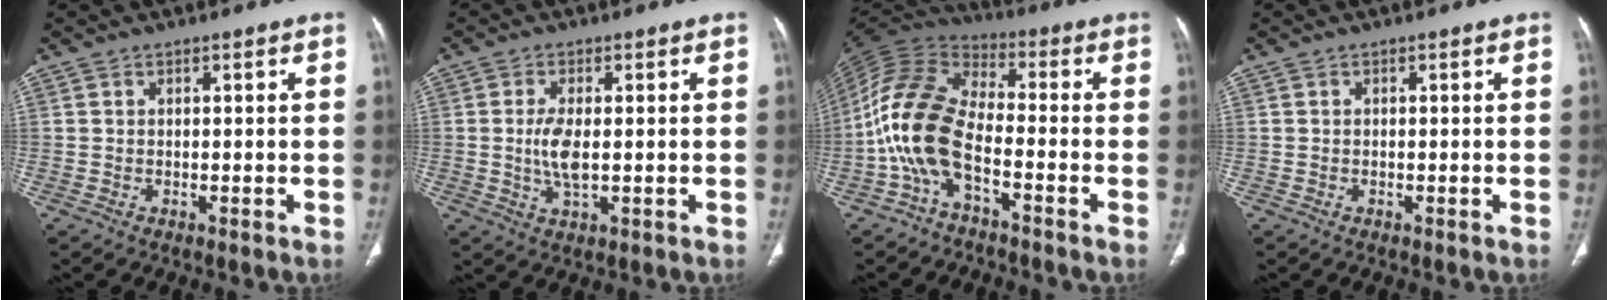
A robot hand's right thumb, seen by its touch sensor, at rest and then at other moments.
{"total": 5.0, "force": [0.0, 2.0, 4.6], "torque": [-0.102, -0.008, 0.004]}
{"total": 13.7, "force": [-4.7, 6.5, 11.1], "torque": [-0.237, 0.053, -0.101]}
{"total": 0.0}